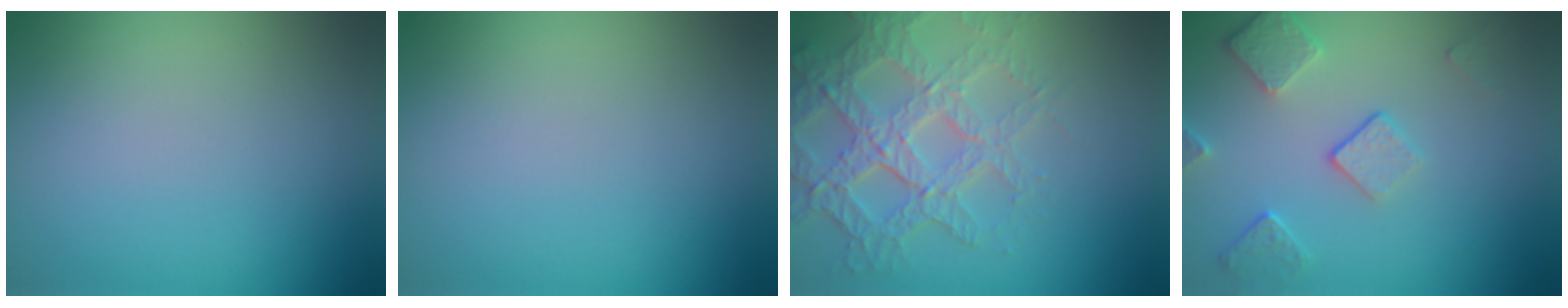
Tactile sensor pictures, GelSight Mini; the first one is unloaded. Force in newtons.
{"total": 0.0}
{"total": 6.6, "press": 5.0, "slide": 4.3}
{"total": 3.9, "press": 3.1, "slide": 2.4}